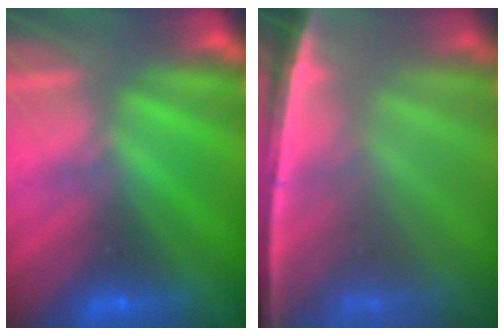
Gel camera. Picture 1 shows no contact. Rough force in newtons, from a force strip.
{"total": 7.0}